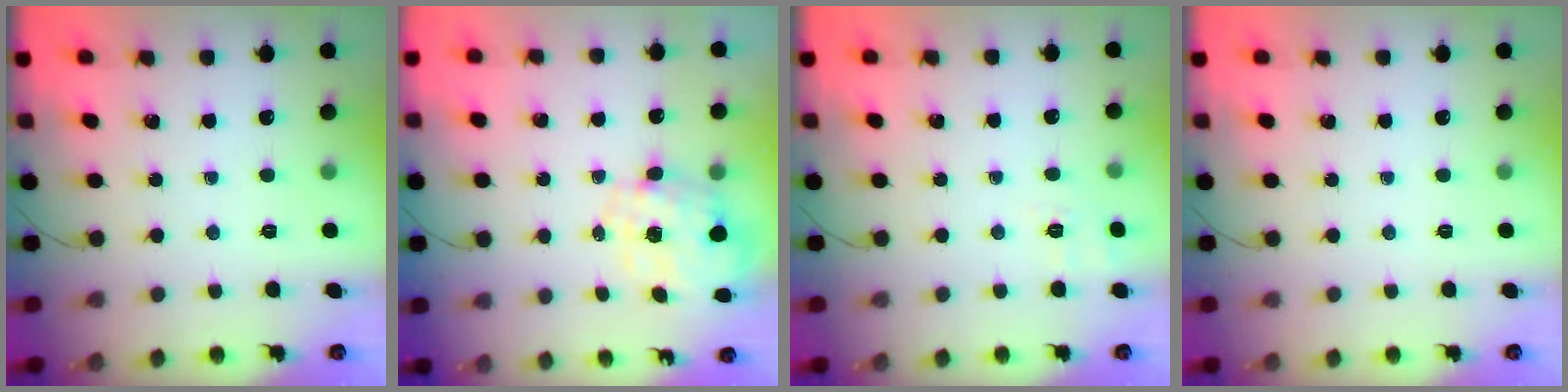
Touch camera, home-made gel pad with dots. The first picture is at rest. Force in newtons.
{"total": 2.5, "press": 2.3, "slide": 1.0}
{"total": 2.6, "press": 1.6, "slide": 2.1}
{"total": 0.0}